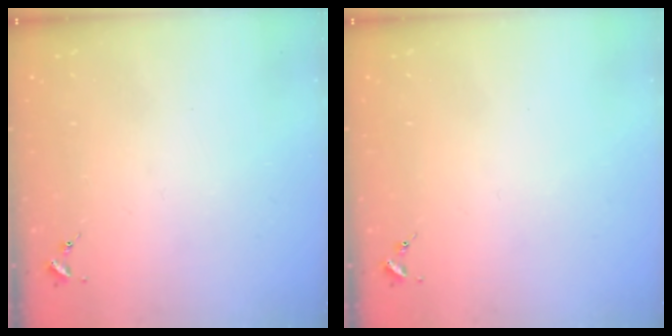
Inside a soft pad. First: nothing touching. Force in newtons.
{"total": 0.0}